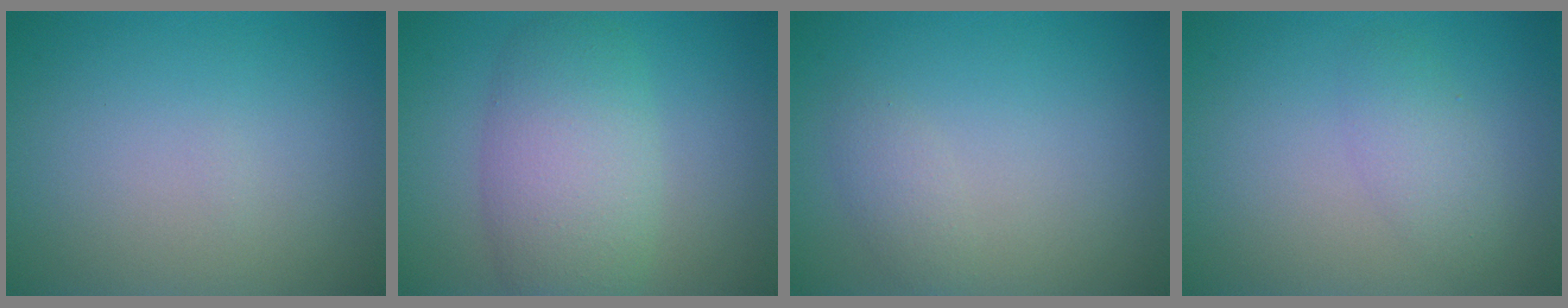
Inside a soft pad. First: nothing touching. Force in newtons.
{"total": 6.3, "press": 6.2, "slide": 0.1}
{"total": 1.2, "press": 1.2, "slide": 0.0}
{"total": 1.9, "press": 1.9, "slide": 0.1}